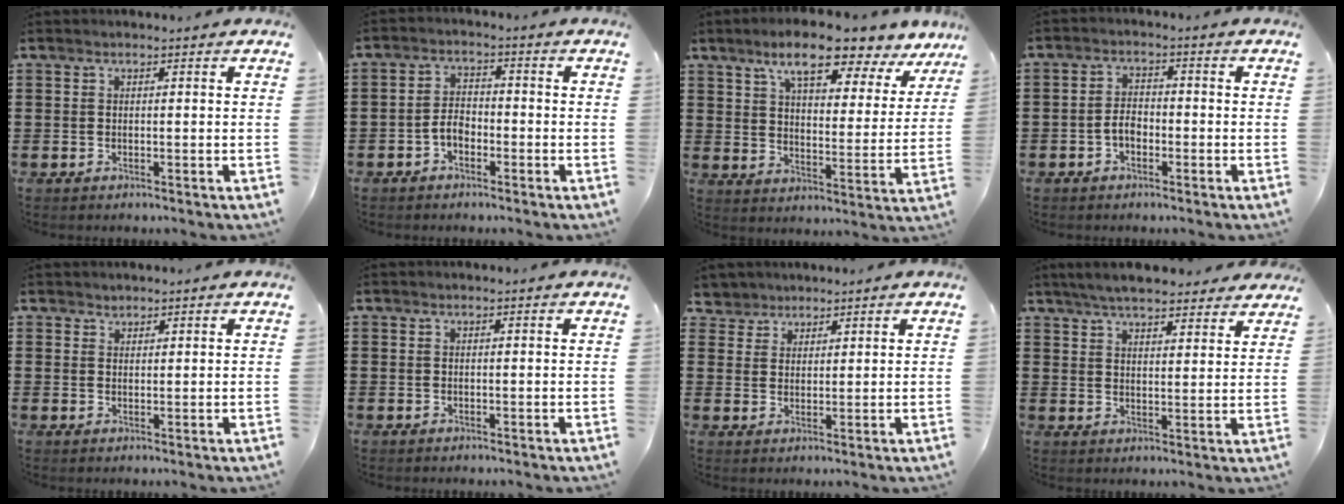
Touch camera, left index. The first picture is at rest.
{"total": 3.2, "force": [-1.7, 1.8, 2.0], "torque": [-0.053, 0.003, -0.039]}
{"total": 9.8, "force": [7.9, 1.8, 5.5], "torque": [-0.112, -0.032, 0.133]}
{"total": 3.0, "force": [-1.2, 1.7, 2.0], "torque": [-0.055, 0.000, -0.030]}
{"total": 1.3, "force": [1.2, 0.5, -0.1], "torque": [0.000, 0.002, 0.024]}
{"total": 0.0}
{"total": 3.5, "force": [2.9, 1.9, -0.2], "torque": [-0.013, 0.004, 0.055]}
{"total": 5.7, "force": [5.3, 0.8, 1.9], "torque": [-0.053, -0.012, 0.097]}